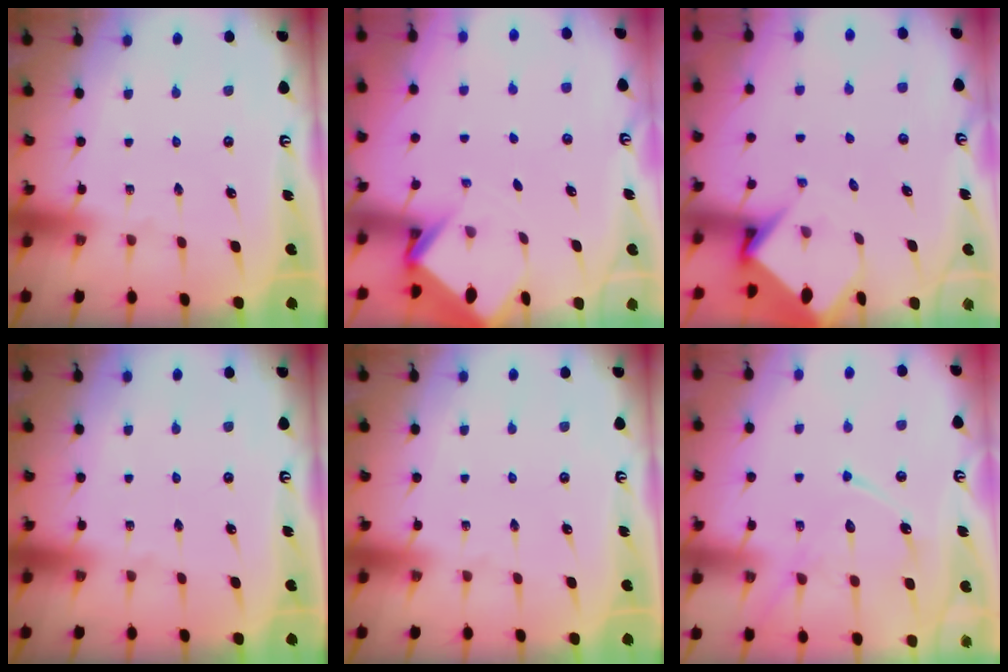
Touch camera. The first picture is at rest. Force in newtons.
{"total": 3.2, "press": 3.2, "slide": 0.2}
{"total": 5.8, "press": 5.7, "slide": 0.4}
{"total": 0.0}
{"total": 0.0}
{"total": 12.3, "press": 12.2, "slide": 1.1}